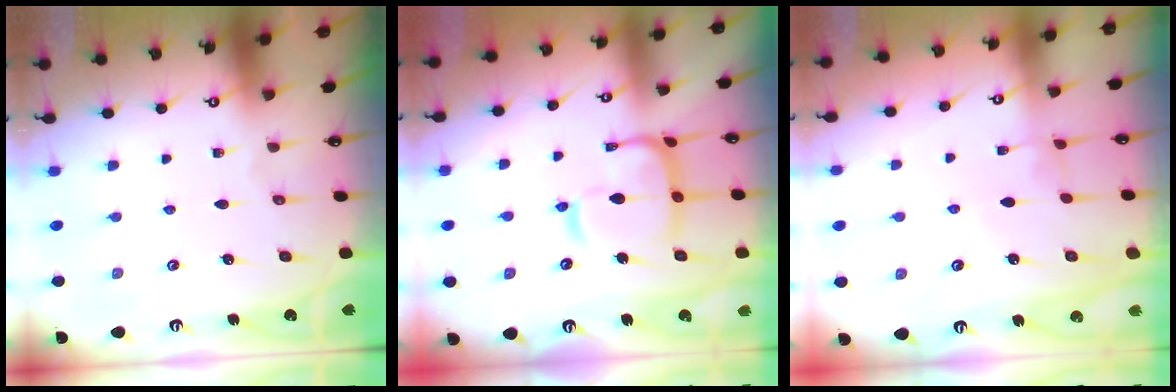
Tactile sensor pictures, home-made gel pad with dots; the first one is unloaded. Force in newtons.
{"total": 10.8, "press": 10.8, "slide": 1.2}
{"total": 2.4, "press": 2.4, "slide": 0.3}